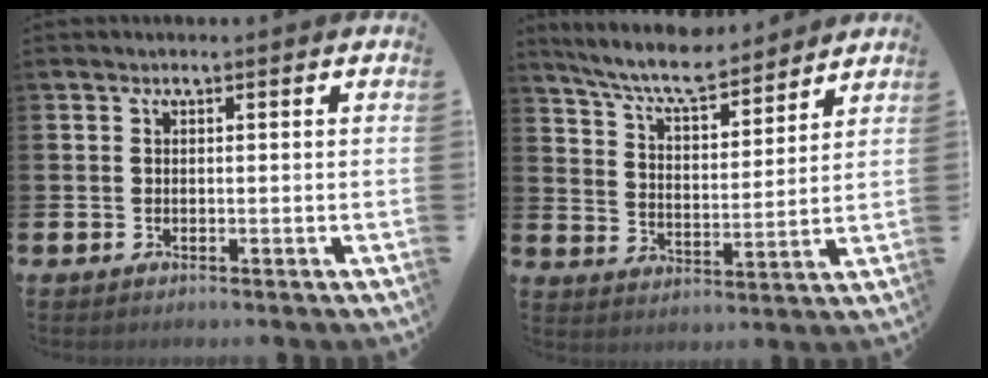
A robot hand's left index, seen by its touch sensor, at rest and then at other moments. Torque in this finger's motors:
{"motor_torque": [1.07, -1.07, 0.23, 0.21]}